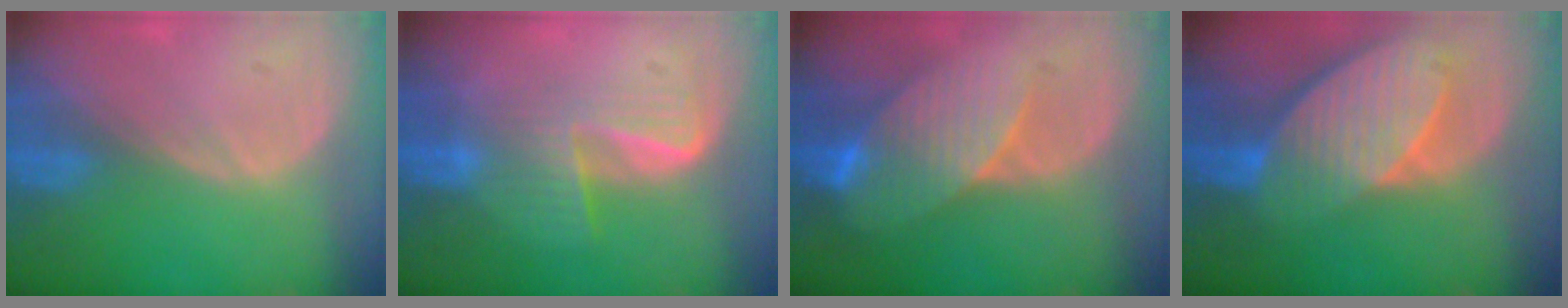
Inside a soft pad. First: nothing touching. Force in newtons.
{"total": 6.8, "press": 5.7, "slide": 3.8}
{"total": 8.2, "press": 7.6, "slide": 3.1}
{"total": 10.3, "press": 9.0, "slide": 5.0}